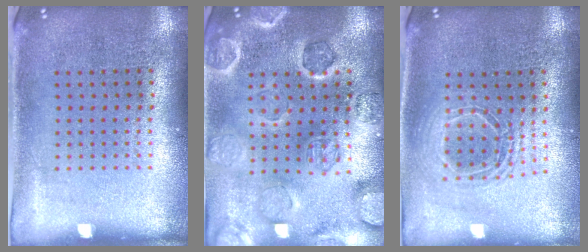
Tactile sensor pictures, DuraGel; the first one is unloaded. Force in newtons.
{"total": 2.6, "press": 2.6, "slide": 0.4}
{"total": 1.7, "press": 1.4, "slide": 0.9}